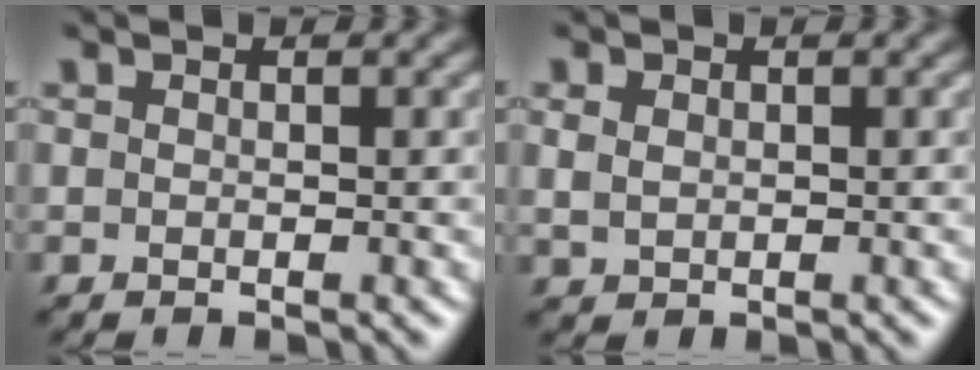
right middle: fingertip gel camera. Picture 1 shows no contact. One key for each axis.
{"total": 1.1, "fx": 0.6, "fy": 0.9, "fz": 0.4, "tx": -0.012, "ty": 0.002, "tz": 0.014}